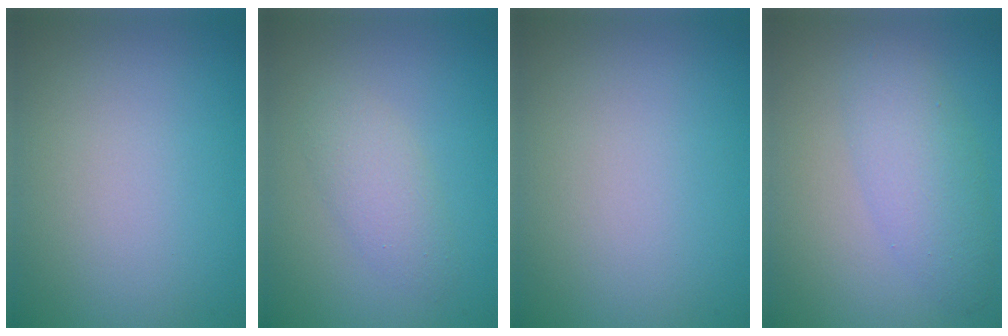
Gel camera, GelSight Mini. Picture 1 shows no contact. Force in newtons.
{"total": 2.2, "press": 2.2, "slide": 0.1}
{"total": 0.0}
{"total": 3.5, "press": 3.5, "slide": 0.1}